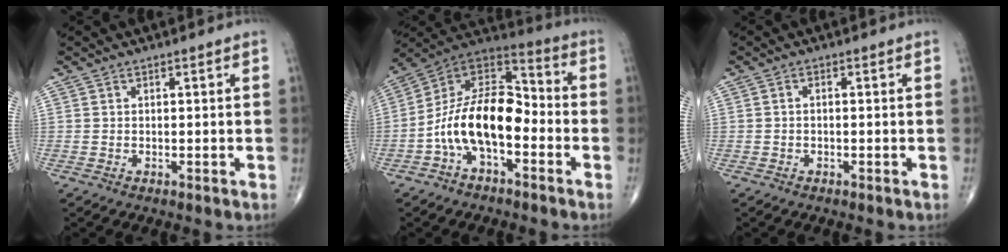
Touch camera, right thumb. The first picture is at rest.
{"total": 16.1, "force": [-4.3, 8.5, 12.9], "torque": [-0.213, 0.065, -0.087]}
{"total": 0.8, "force": [-0.2, 0.4, 0.6], "torque": [-0.009, 0.002, -0.007]}